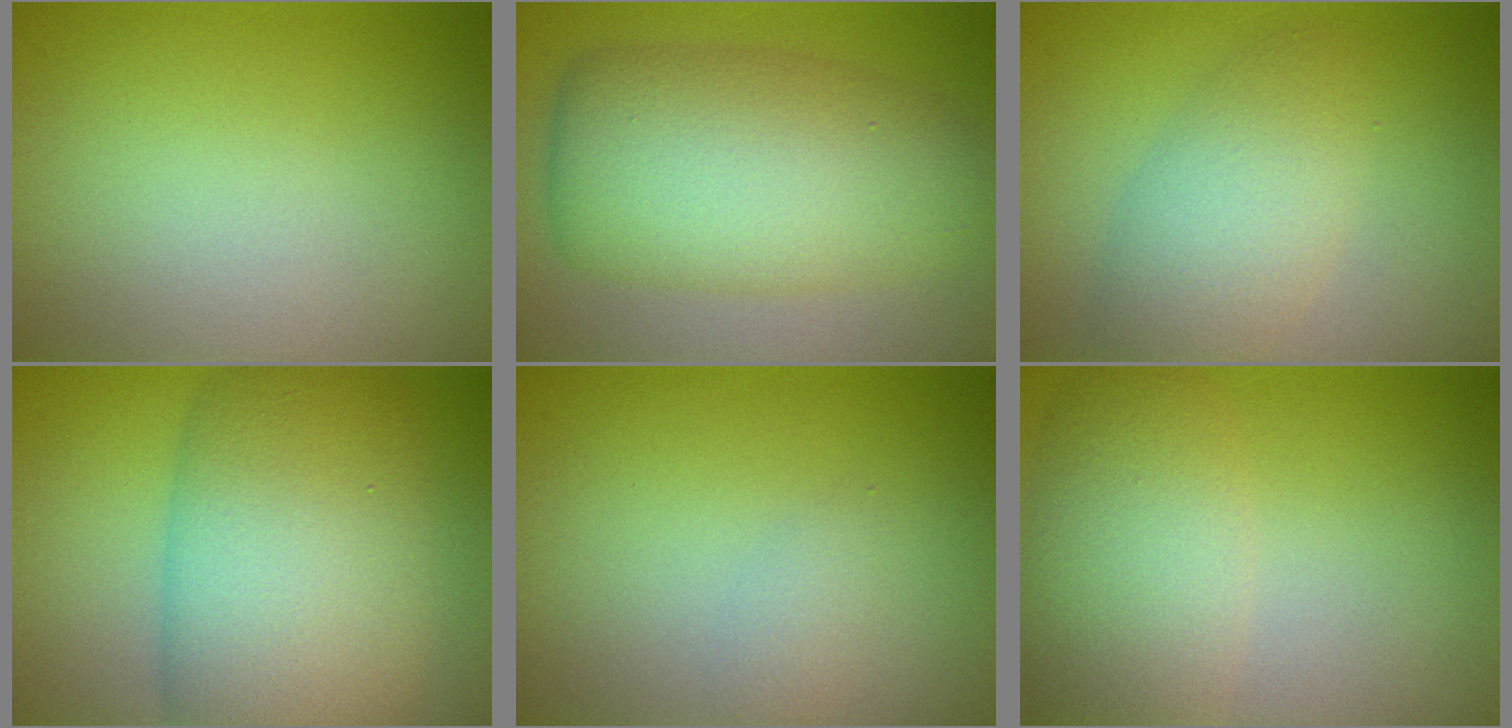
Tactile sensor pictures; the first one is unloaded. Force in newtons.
{"total": 9.2, "press": 9.2, "slide": 0.1}
{"total": 4.2, "press": 4.2, "slide": 0.1}
{"total": 11.4, "press": 11.4, "slide": 0.2}
{"total": 1.1, "press": 1.1, "slide": 0.1}
{"total": 5.6, "press": 5.6, "slide": 0.4}